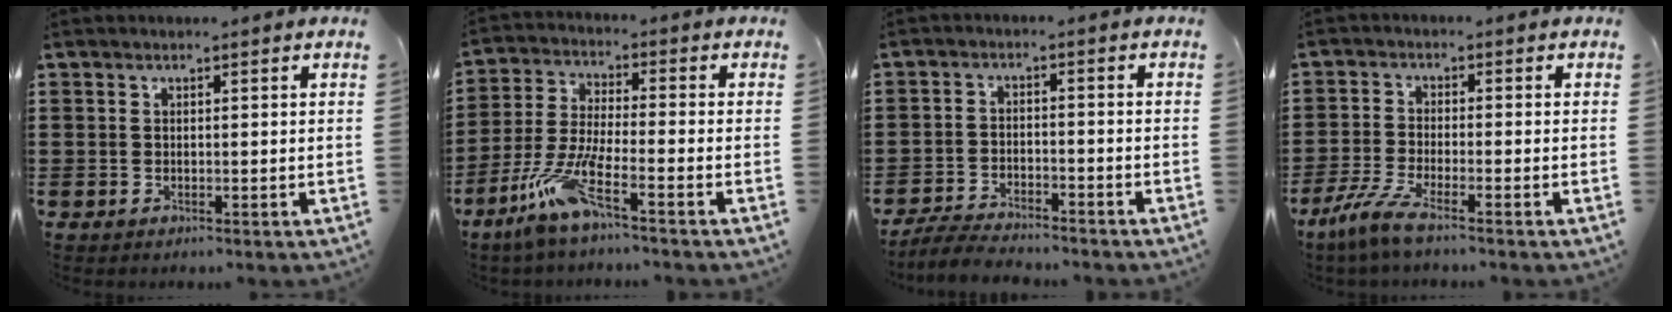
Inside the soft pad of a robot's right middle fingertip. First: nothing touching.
{"total": 8.6, "force": [-5.7, 0.8, 6.4], "torque": [-0.151, -0.017, -0.115]}
{"total": 4.5, "force": [-4.4, 0.4, 1.0], "torque": [-0.025, 0.000, -0.088]}
{"total": 4.9, "force": [-3.7, 0.3, 3.2], "torque": [-0.091, -0.019, -0.075]}